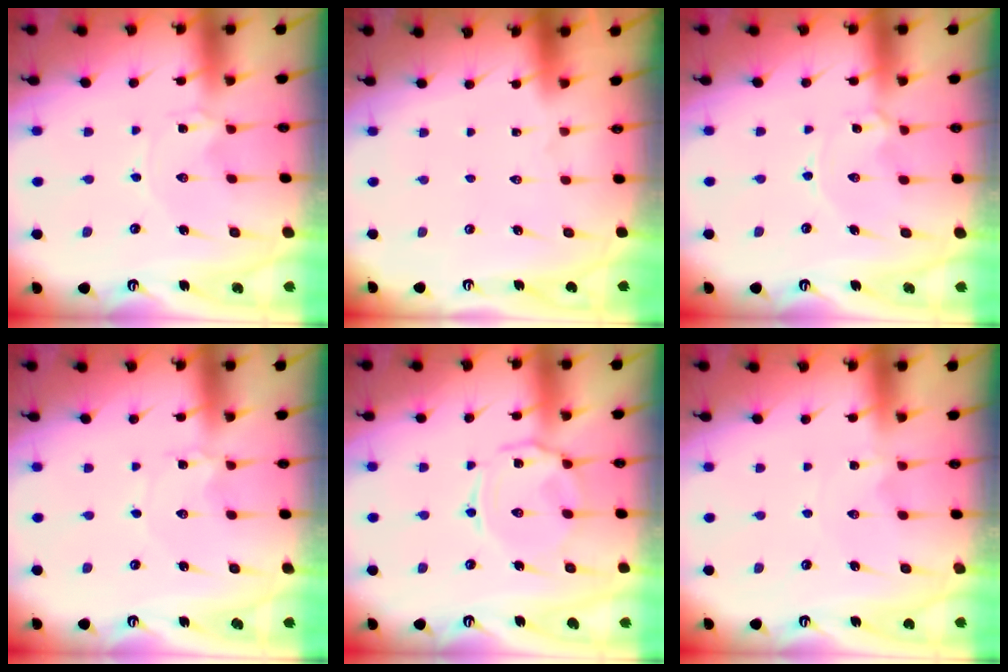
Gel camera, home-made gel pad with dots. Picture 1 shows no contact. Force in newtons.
{"total": 1.5, "press": 1.5, "slide": 0.1}
{"total": 2.0, "press": 2.0, "slide": 0.1}
{"total": 0.0}
{"total": 5.8, "press": 5.7, "slide": 0.7}
{"total": 0.7, "press": 0.7, "slide": 0.1}